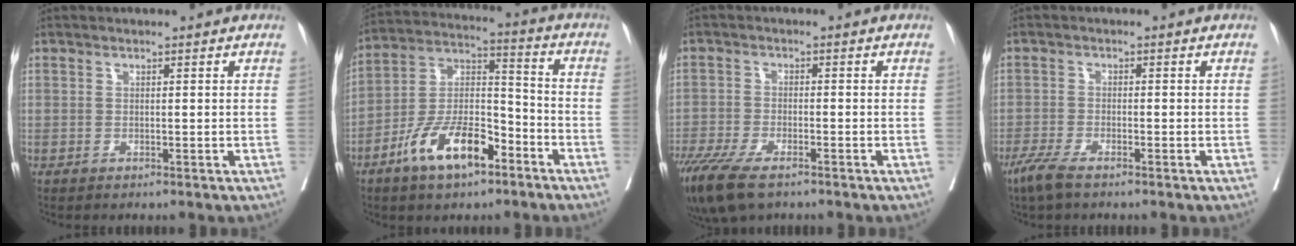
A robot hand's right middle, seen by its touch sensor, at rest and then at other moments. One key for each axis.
{"total": 13.0, "fx": -7.6, "fy": 4.9, "fz": 9.3, "tx": -0.184, "ty": 0.011, "tz": -0.137}
{"total": 10.2, "fx": -7.3, "fy": 3.3, "fz": 6.3, "tx": -0.113, "ty": -0.020, "tz": -0.124}
{"total": 3.9, "fx": -2.9, "fy": 0.7, "fz": 2.5, "tx": -0.056, "ty": -0.008, "tz": -0.056}